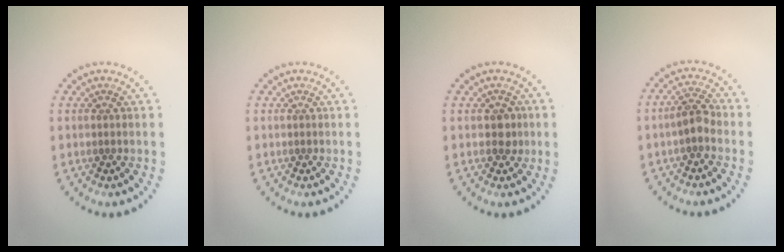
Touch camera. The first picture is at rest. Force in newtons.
{"total": 0.0}
{"total": 1.3, "press": 1.3, "slide": 0.4}
{"total": 2.4, "press": 2.2, "slide": 0.8}